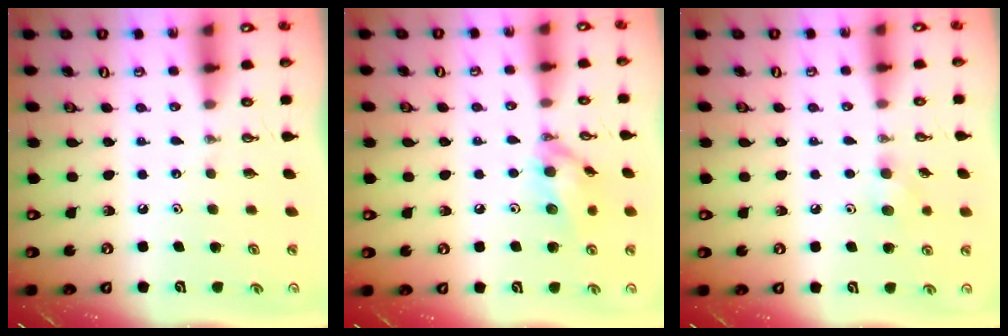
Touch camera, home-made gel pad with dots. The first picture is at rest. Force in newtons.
{"total": 11.6, "press": 11.5, "slide": 1.4}
{"total": 7.2, "press": 7.1, "slide": 0.9}